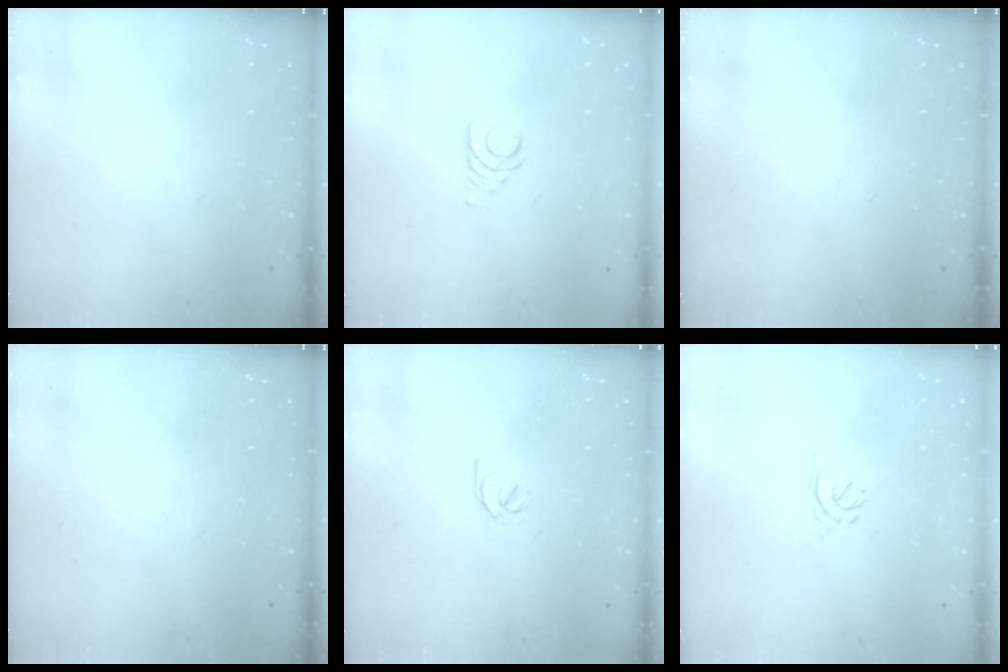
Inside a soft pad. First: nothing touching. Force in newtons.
{"total": 2.7, "press": 2.7, "slide": 0.2}
{"total": 0.0}
{"total": 0.0}
{"total": 2.0, "press": 2.0, "slide": 0.3}
{"total": 1.3, "press": 1.2, "slide": 0.5}